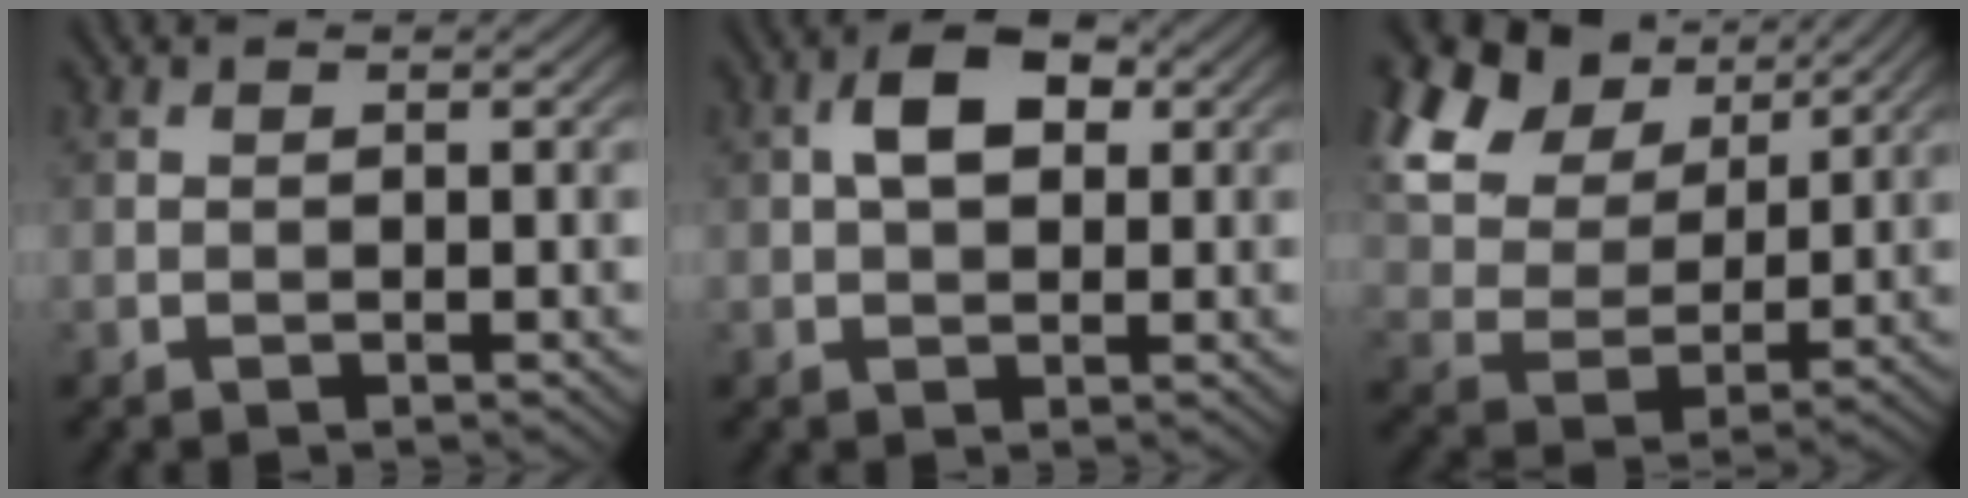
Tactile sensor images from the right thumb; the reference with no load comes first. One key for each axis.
{"total": 5.4, "fx": 1.2, "fy": 3.2, "fz": 4.1, "tx": -0.072, "ty": 0.009, "tz": 0.014}
{"total": 15.6, "fx": 8.6, "fy": 9.8, "fz": 8.7, "tx": -0.242, "ty": 0.032, "tz": 0.169}